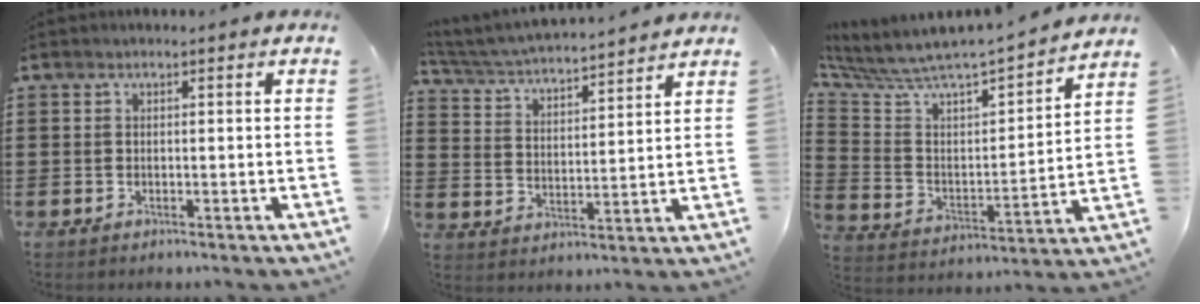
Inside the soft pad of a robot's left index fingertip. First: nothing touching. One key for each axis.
{"total": 4.1, "fx": 4.0, "fy": -0.2, "fz": 1.0, "tx": -0.040, "ty": -0.031, "tz": 0.062}
{"total": 5.2, "fx": 4.9, "fy": 0.7, "fz": 1.5, "tx": -0.061, "ty": -0.059, "tz": 0.075}